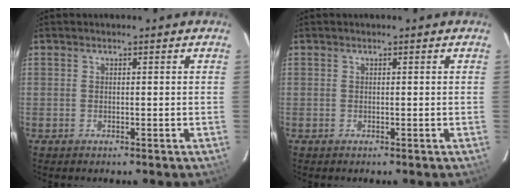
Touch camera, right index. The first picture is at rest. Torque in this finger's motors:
{"motor_torque": [0.00, 0.00, 0.02, 0.00]}